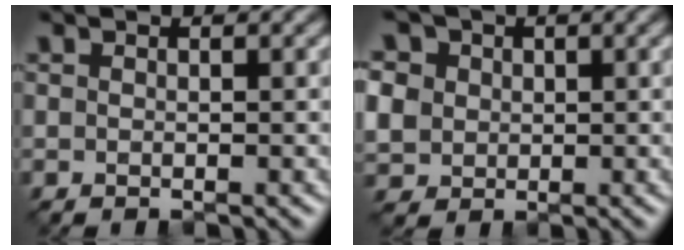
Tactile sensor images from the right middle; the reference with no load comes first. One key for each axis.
{"total": 8.3, "fx": 2.7, "fy": 7.0, "fz": 3.5, "tx": -0.093, "ty": 0.022, "tz": 0.032}